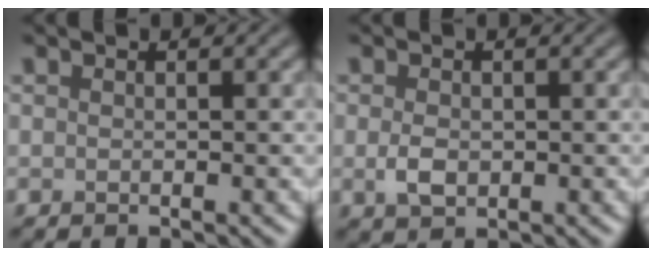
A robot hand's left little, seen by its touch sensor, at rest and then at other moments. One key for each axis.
{"total": 2.0, "fx": -0.2, "fy": 1.4, "fz": 1.5, "tx": -0.032, "ty": -0.003, "tz": -0.002}